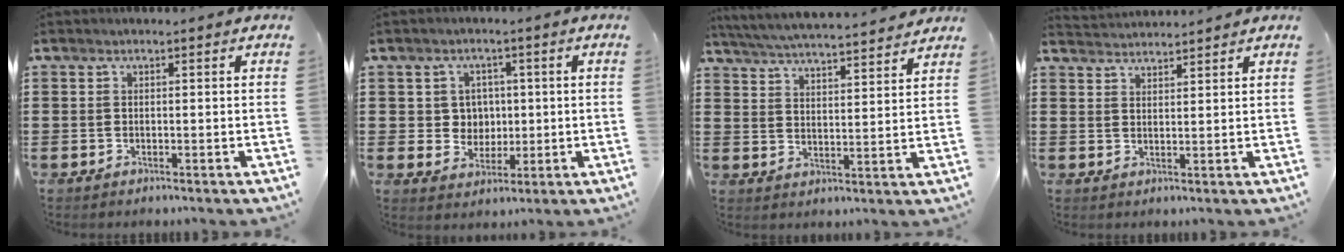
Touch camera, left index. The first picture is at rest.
{"total": 4.4, "force": [0.8, 4.1, 1.4], "torque": [-0.048, 0.013, 0.011]}
{"total": 5.1, "force": [5.0, -0.5, 0.9], "torque": [-0.042, -0.037, 0.084]}
{"total": 2.4, "force": [2.4, -0.1, -0.4], "torque": [0.000, -0.005, 0.047]}